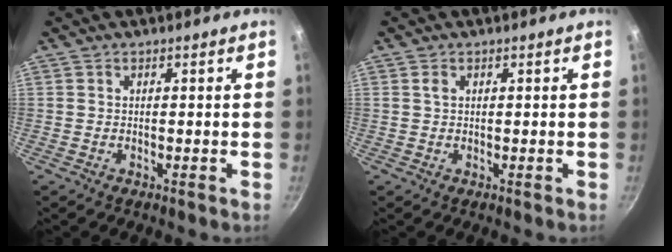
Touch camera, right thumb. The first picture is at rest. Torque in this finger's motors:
{"motor_torque": [0.12, 0.11, 0.53, 0.12, 0.03]}